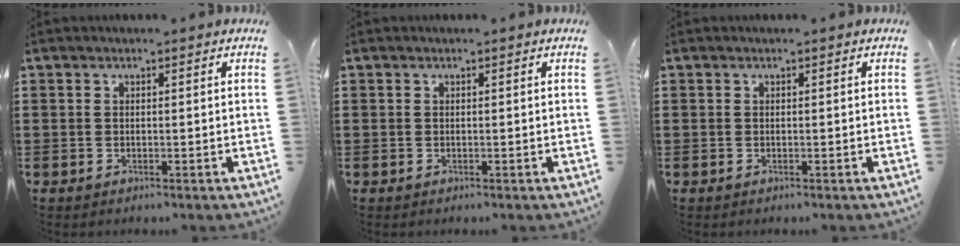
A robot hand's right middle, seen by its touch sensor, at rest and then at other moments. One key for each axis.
{"total": 0.0}
{"total": 0.0}